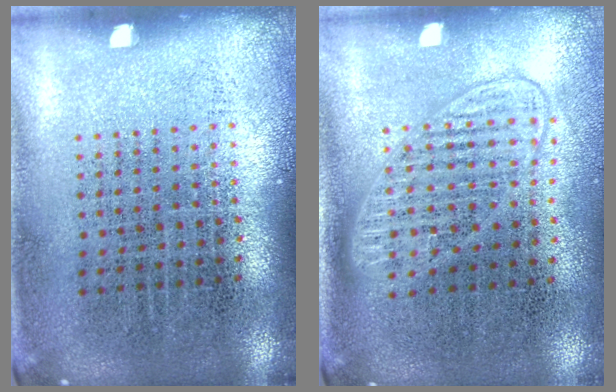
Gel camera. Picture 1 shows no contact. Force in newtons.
{"total": 1.5, "press": 1.3, "slide": 0.7}